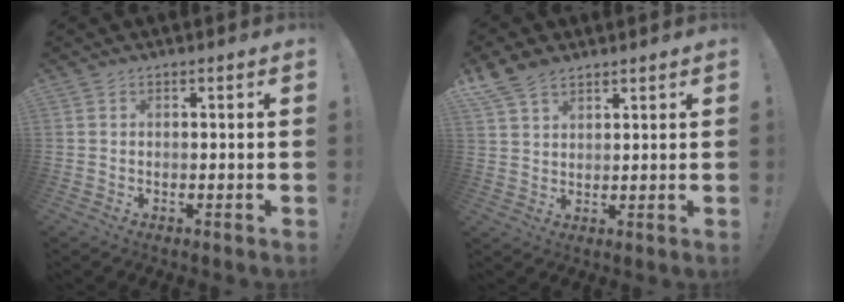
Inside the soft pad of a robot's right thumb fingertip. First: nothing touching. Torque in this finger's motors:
{"motor_torque": [-0.34, 0.67, 0.17, -0.09, 0.04]}